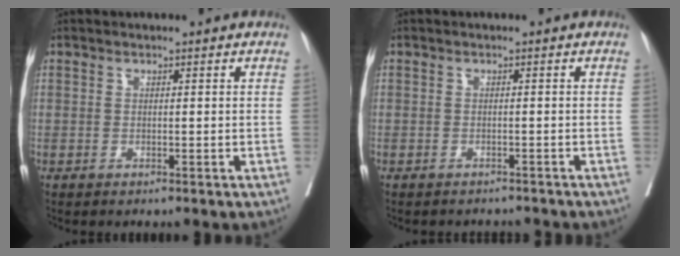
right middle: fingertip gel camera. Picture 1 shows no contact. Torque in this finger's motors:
{"motor_torque": [0.25, -0.40, 0.03, 0.01]}